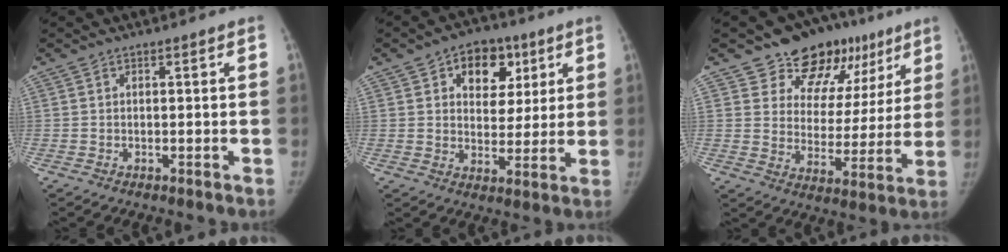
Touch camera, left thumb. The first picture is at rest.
{"total": 11.3, "force": [4.8, 8.2, 6.1], "torque": [-0.036, -0.014, 0.069]}
{"total": 16.6, "force": [11.0, 10.6, 6.6], "torque": [-0.027, -0.047, 0.152]}